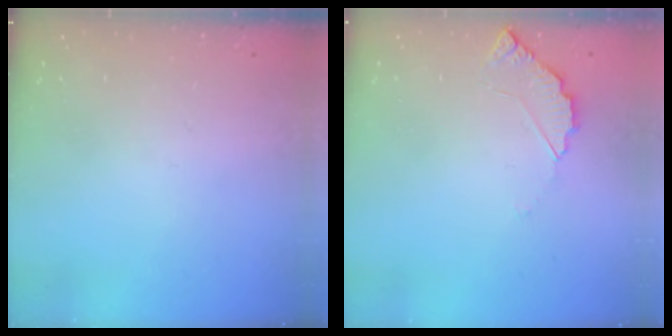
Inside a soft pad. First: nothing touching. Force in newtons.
{"total": 3.5, "press": 3.5, "slide": 0.3}